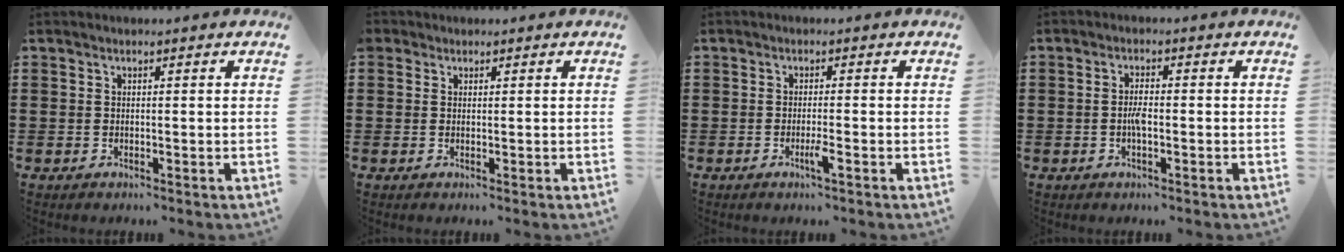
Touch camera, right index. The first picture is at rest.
{"total": 0.9, "force": [0.5, 0.7, -0.1], "torque": [0.000, 0.003, 0.010]}
{"total": 2.1, "force": [-1.1, 0.1, 1.8], "torque": [-0.036, -0.004, -0.022]}
{"total": 2.6, "force": [-0.6, 0.7, 2.5], "torque": [-0.054, 0.000, -0.013]}